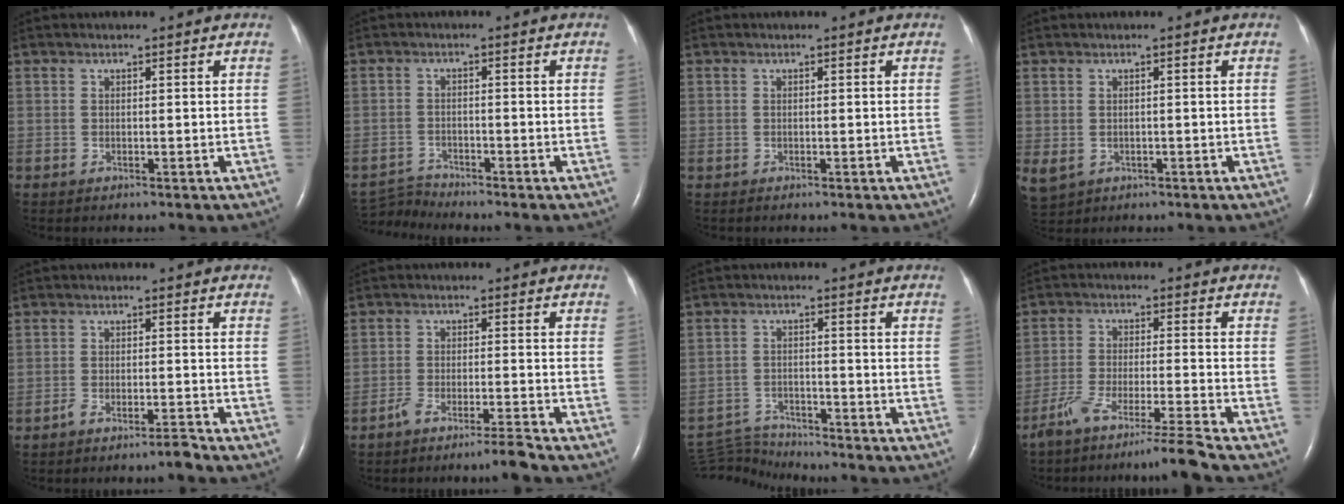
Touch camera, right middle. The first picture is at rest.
{"total": 3.4, "force": [-3.2, -0.7, -0.8], "torque": [0.011, -0.017, -0.059]}
{"total": 0.0}
{"total": 4.3, "force": [-1.3, 3.4, 2.3], "torque": [-0.056, -0.003, -0.007]}
{"total": 2.5, "force": [-2.3, -0.2, 1.0], "torque": [-0.022, 0.000, -0.041]}
{"total": 4.0, "force": [-3.5, -0.7, 1.8], "torque": [-0.039, -0.005, -0.068]}
{"total": 6.5, "force": [-6.4, -0.5, -0.8], "torque": [0.007, -0.006, -0.116]}
{"total": 9.3, "force": [-8.1, -2.9, 3.5], "torque": [-0.056, -0.016, -0.141]}